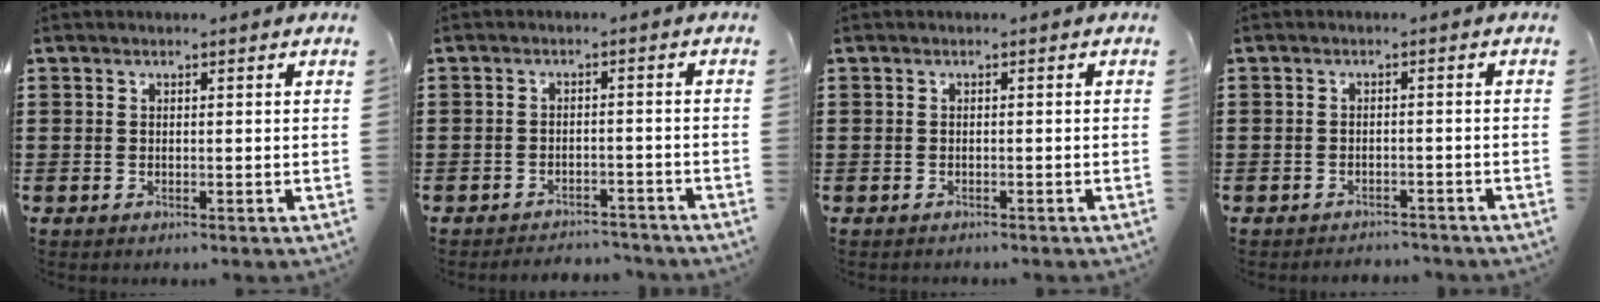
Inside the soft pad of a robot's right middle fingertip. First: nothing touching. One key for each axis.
{"total": 2.9, "fx": -2.8, "fy": 0.4, "fz": -0.3, "tx": -0.003, "ty": -0.001, "tz": -0.062}
{"total": 0.7, "fx": -0.6, "fy": 0.3, "fz": -0.1, "tx": 0.002, "ty": 0.002, "tz": -0.013}
{"total": 2.2, "fx": -2.1, "fy": 0.4, "fz": -0.3, "tx": -0.001, "ty": -0.001, "tz": -0.048}